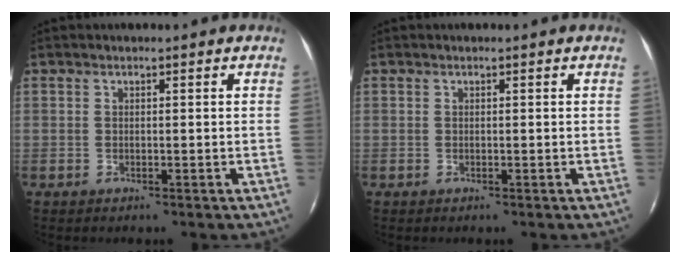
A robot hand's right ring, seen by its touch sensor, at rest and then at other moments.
{"total": 0.0}